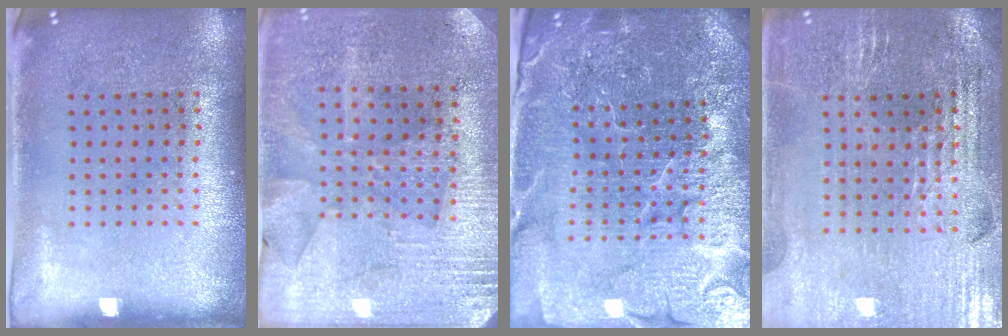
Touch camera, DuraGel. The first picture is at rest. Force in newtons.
{"total": 2.8, "press": 2.7, "slide": 0.7}
{"total": 5.7, "press": 5.1, "slide": 2.4}
{"total": 2.9, "press": 2.8, "slide": 0.4}